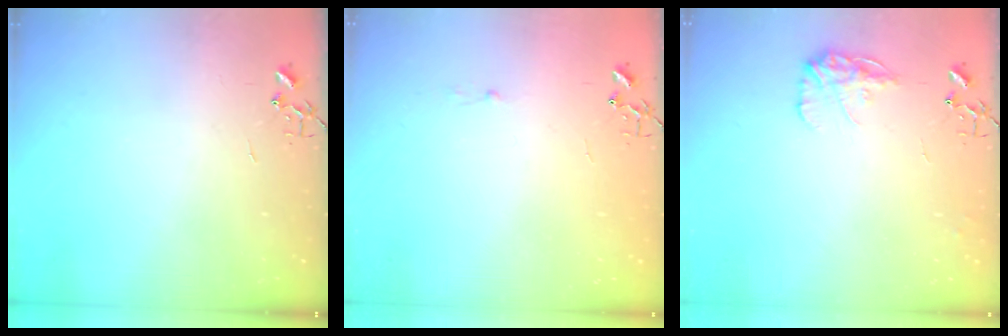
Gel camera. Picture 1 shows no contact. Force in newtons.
{"total": 1.8, "press": 1.8, "slide": 0.2}
{"total": 10.9, "press": 10.9, "slide": 0.4}